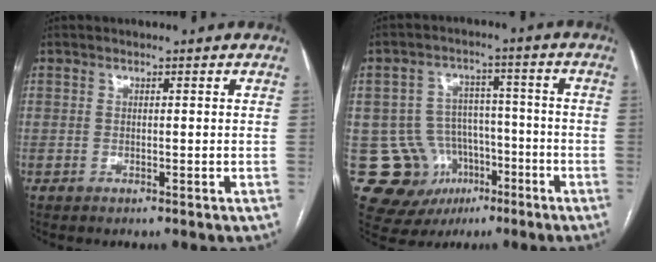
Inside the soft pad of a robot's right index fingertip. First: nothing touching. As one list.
[{"total": 12.2, "force": [-4.6, 11.0, 2.7], "torque": [-0.049, 0.052, -0.054]}]